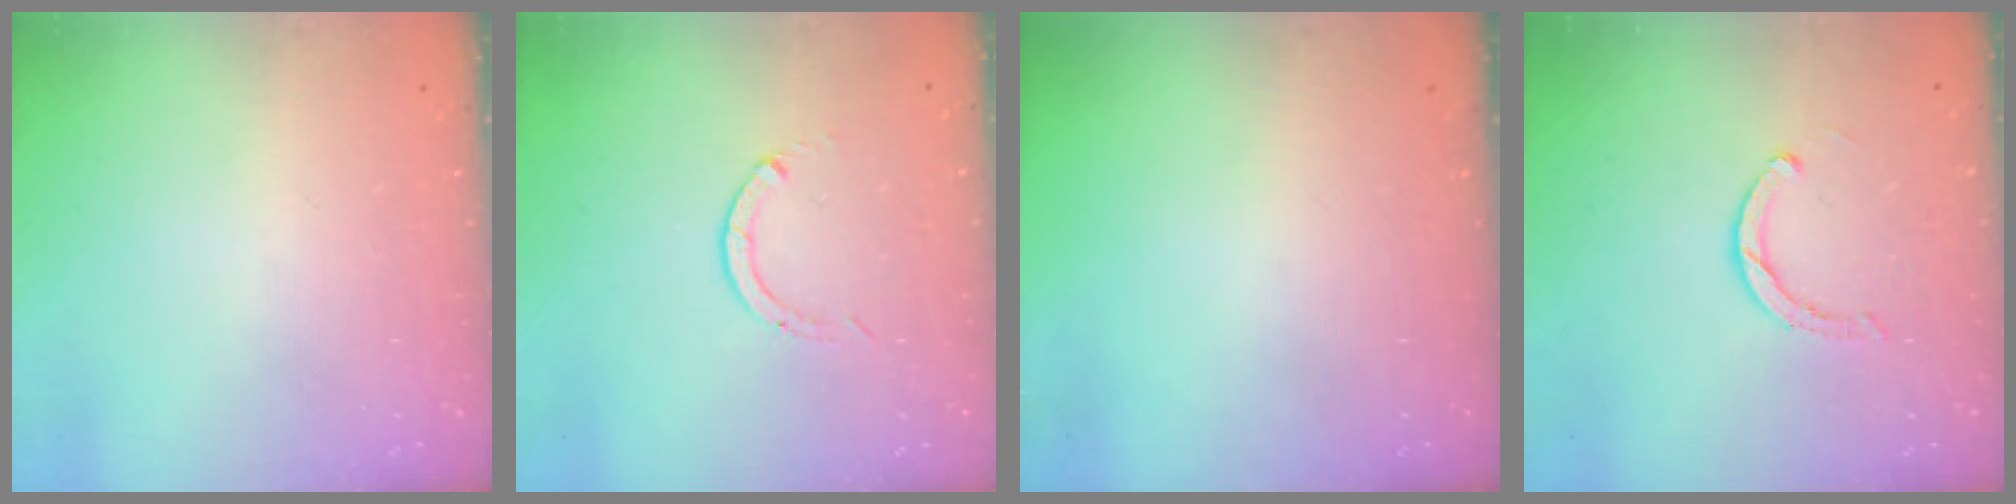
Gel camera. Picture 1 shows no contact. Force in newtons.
{"total": 0.0}
{"total": 0.0}
{"total": 2.8, "press": 2.7, "slide": 0.3}